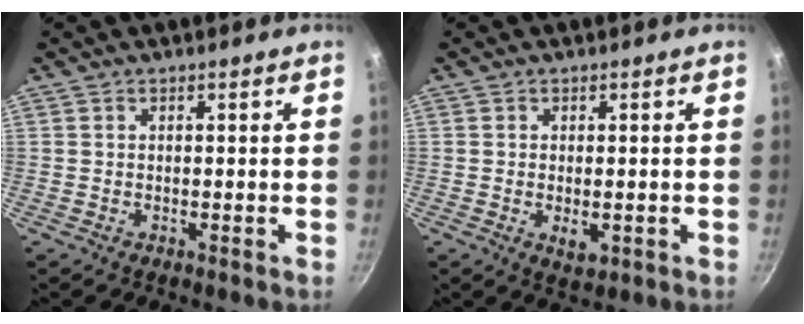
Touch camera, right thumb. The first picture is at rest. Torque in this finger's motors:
{"motor_torque": [-0.33, 0.25, -0.19, 0.13, 0.03]}